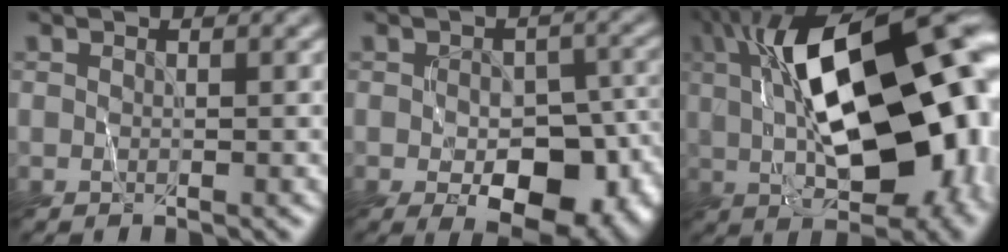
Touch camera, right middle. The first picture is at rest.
{"total": 9.8, "force": [-3.8, 5.1, 7.4], "torque": [-0.107, -0.009, -0.047]}
{"total": 18.6, "force": [1.4, 8.9, 16.3], "torque": [-0.225, 0.015, 0.024]}